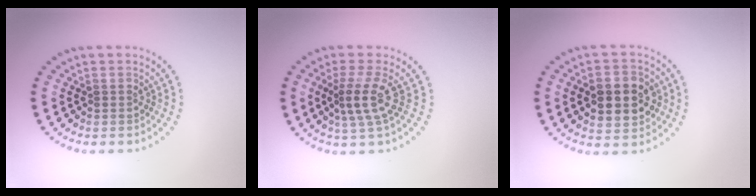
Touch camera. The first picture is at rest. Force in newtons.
{"total": 3.0, "press": 2.2, "slide": 2.1}
{"total": 5.6, "press": 5.6, "slide": 0.5}